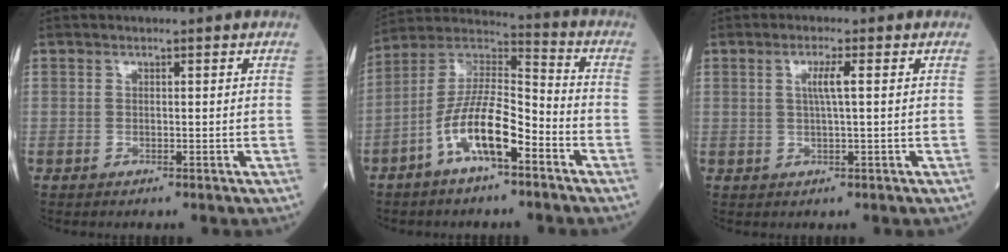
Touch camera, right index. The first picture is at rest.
{"total": 12.3, "force": [-5.6, 3.4, 10.4], "torque": [-0.200, 0.016, -0.107]}
{"total": 3.0, "force": [0.7, -0.1, 2.9], "torque": [-0.054, 0.000, 0.012]}